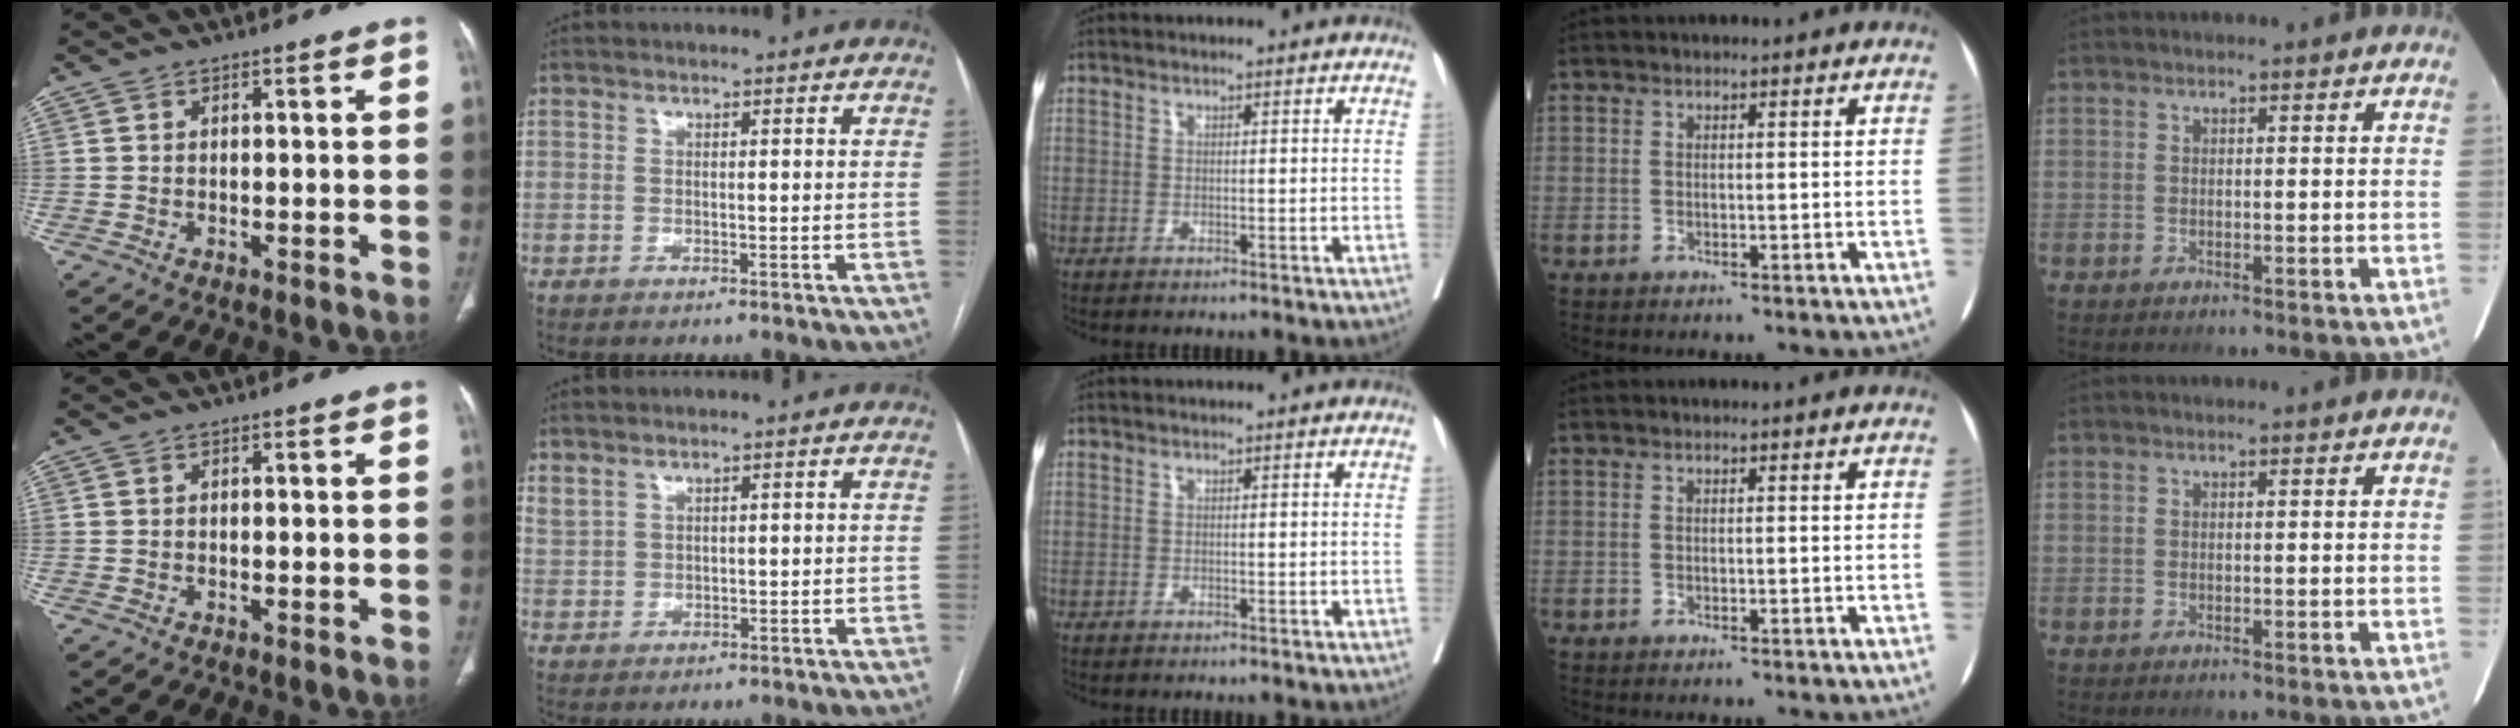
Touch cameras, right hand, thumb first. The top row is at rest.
{"index": {"total": 2.2, "force": [1.8, 1.0, 0.7], "torque": [-0.021, 0.010, 0.047]}}